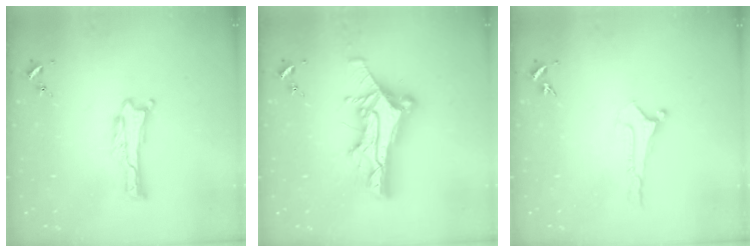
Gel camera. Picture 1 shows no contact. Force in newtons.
{"total": 11.5, "press": 11.5, "slide": 0.8}
{"total": 0.0}